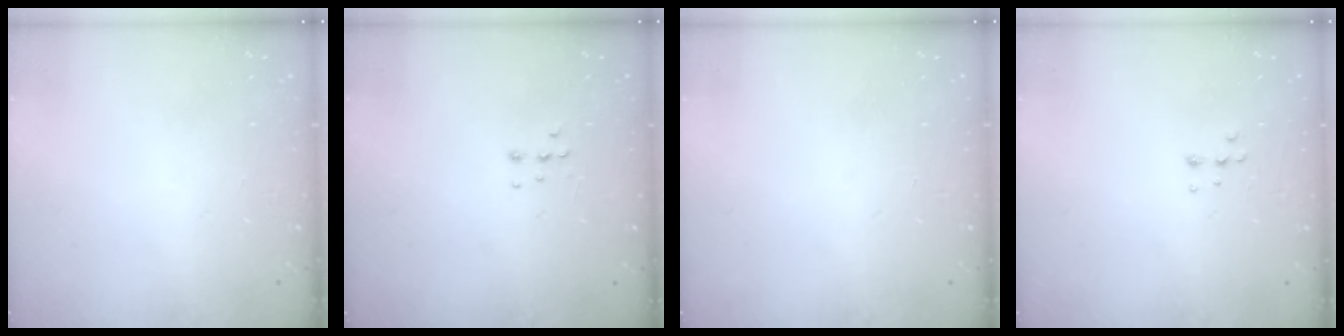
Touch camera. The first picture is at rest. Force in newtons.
{"total": 5.7, "press": 5.6, "slide": 1.0}
{"total": 0.0}
{"total": 4.5, "press": 4.4, "slide": 0.7}